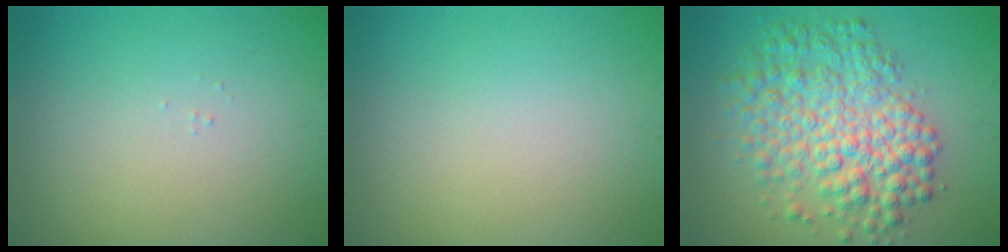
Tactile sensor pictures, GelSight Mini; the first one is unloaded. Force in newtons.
{"total": 0.0}
{"total": 7.2, "press": 7.2, "slide": 0.1}